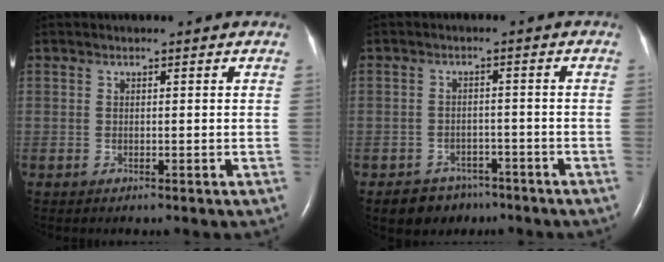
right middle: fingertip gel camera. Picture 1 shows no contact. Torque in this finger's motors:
{"motor_torque": [0.39, -0.31, 0.01, 0.01]}